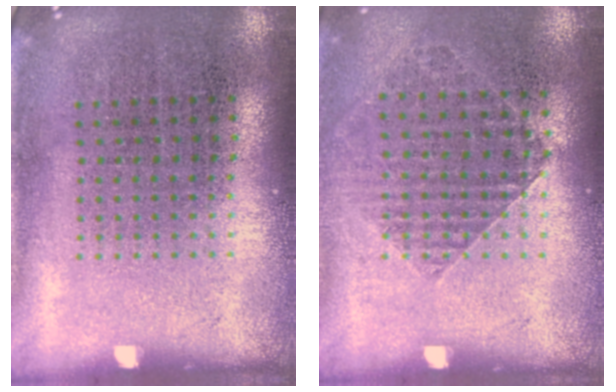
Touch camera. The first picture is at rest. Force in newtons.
{"total": 0.9, "press": 0.9, "slide": 0.1}